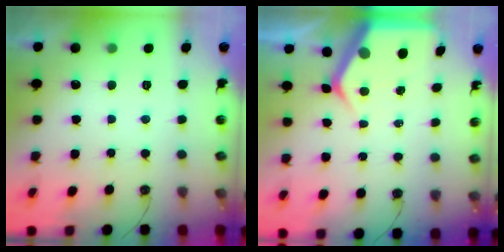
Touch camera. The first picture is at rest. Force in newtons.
{"total": 6.7, "press": 6.6, "slide": 0.6}